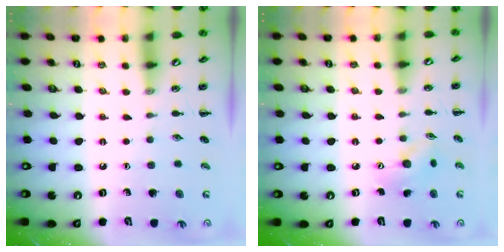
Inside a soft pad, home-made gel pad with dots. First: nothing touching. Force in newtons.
{"total": 5.8, "press": 5.8, "slide": 0.3}